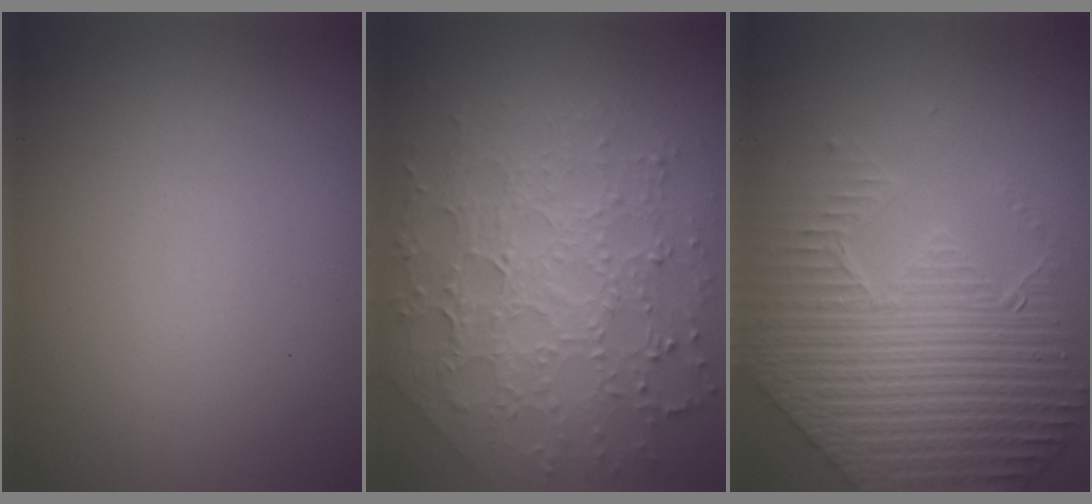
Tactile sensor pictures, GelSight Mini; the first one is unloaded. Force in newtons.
{"total": 7.2, "press": 5.2, "slide": 5.0}
{"total": 8.7, "press": 6.3, "slide": 6.0}